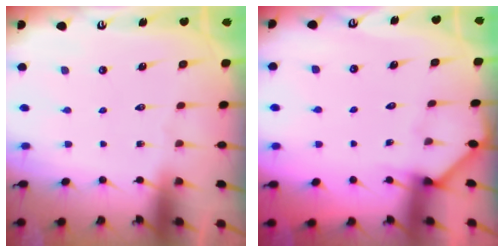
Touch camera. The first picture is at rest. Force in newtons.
{"total": 2.5, "press": 2.5, "slide": 0.1}